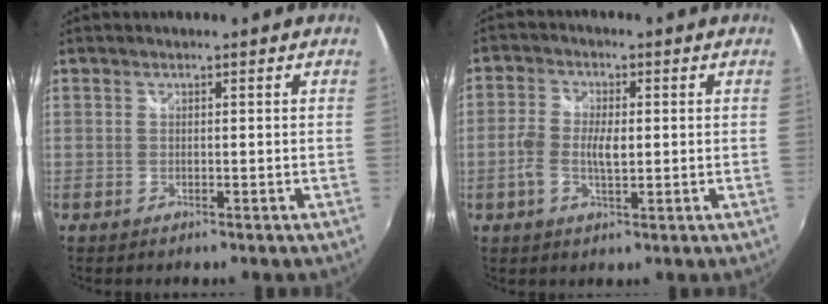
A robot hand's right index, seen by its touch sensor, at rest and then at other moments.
{"total": 5.7, "force": [-0.4, 2.0, 5.3], "torque": [-0.107, -0.004, -0.010]}